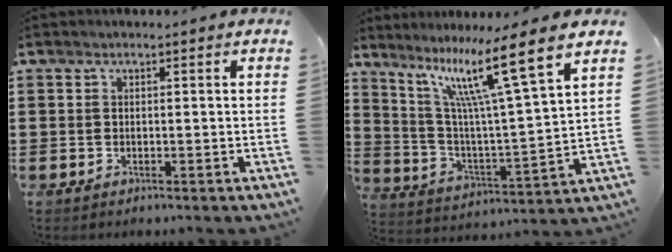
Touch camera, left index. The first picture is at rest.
{"total": 13.1, "force": [8.6, 0.3, 9.9], "torque": [-0.210, -0.043, 0.130]}